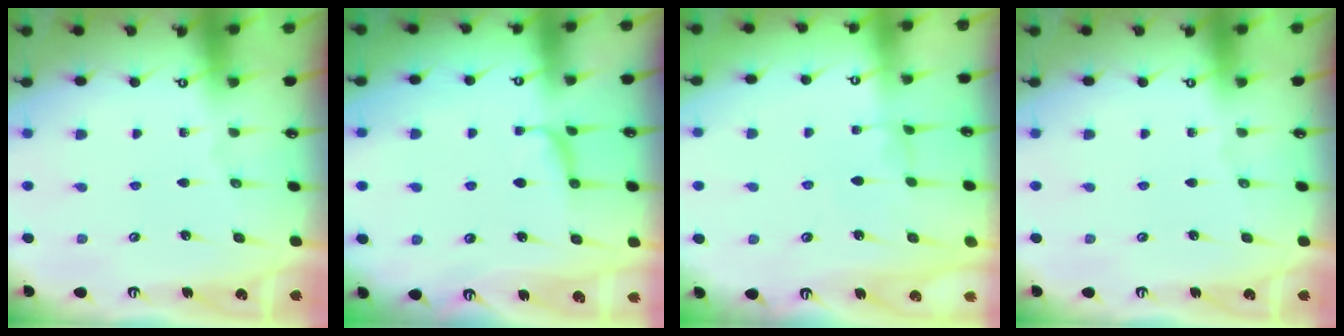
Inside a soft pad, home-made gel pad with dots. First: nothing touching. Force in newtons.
{"total": 2.0, "press": 1.8, "slide": 0.9}
{"total": 1.6, "press": 1.5, "slide": 0.5}
{"total": 0.0}